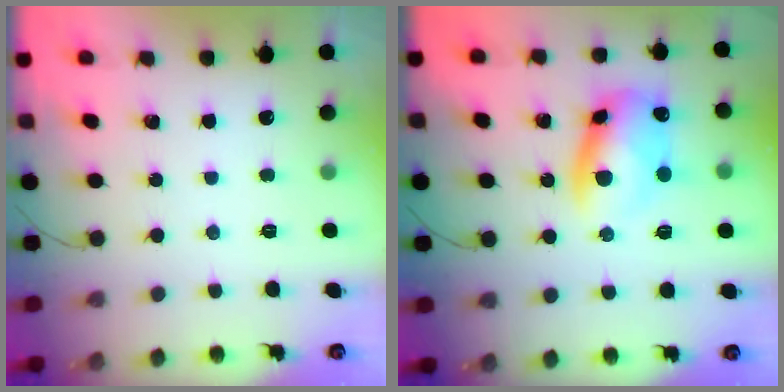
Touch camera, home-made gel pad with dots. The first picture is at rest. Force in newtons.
{"total": 10.6, "press": 10.5, "slide": 1.2}